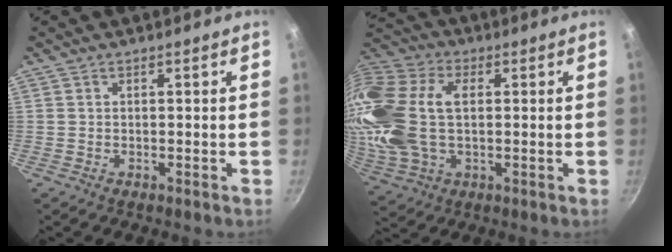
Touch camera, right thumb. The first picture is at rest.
{"total": 22.1, "force": [2.1, 13.9, 17.1], "torque": [-0.375, 0.021, 0.037]}